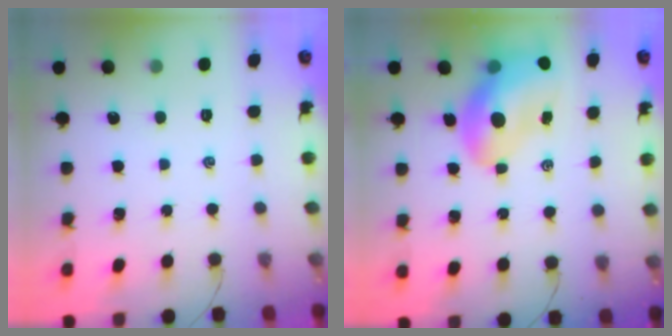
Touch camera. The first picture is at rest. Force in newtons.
{"total": 13.9, "press": 13.3, "slide": 3.9}